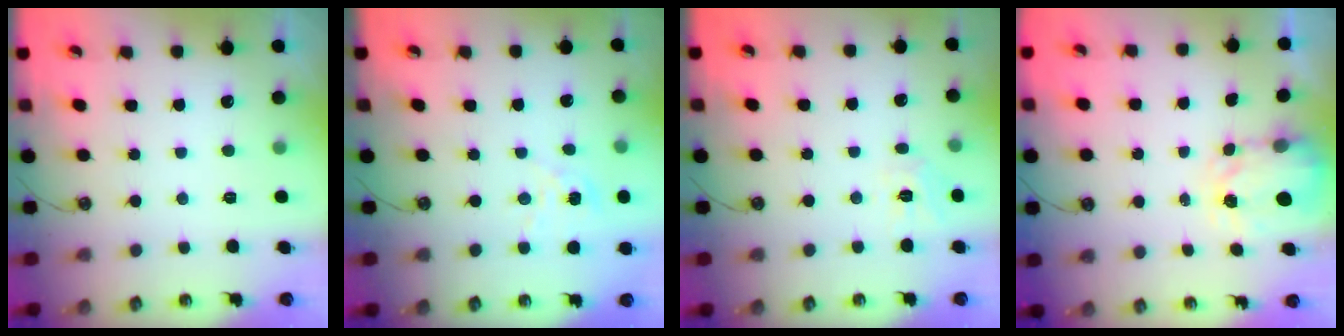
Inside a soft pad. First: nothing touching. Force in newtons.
{"total": 2.9, "press": 2.9, "slide": 0.4}
{"total": 7.0, "press": 7.0, "slide": 0.4}
{"total": 3.6, "press": 3.5, "slide": 0.5}